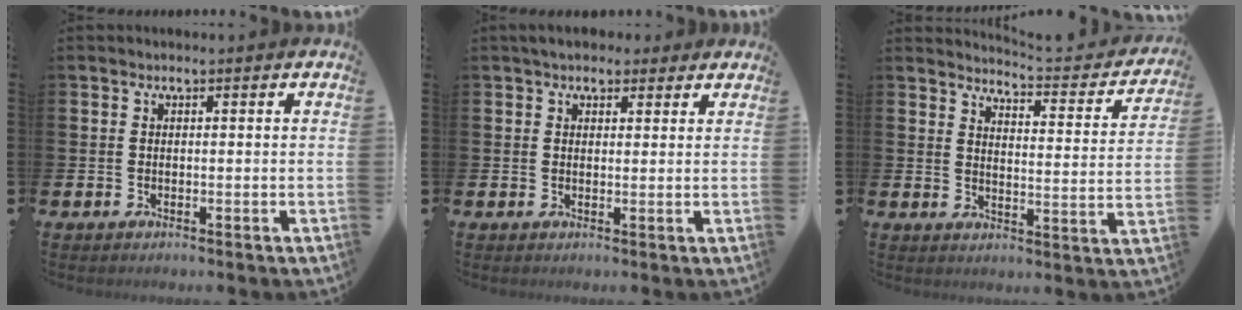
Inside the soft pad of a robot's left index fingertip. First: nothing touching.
{"total": 3.5, "force": [3.0, 1.7, 0.4], "torque": [-0.003, -0.007, 0.054]}
{"total": 3.6, "force": [3.5, 0.1, 0.7], "torque": [-0.020, -0.038, 0.054]}